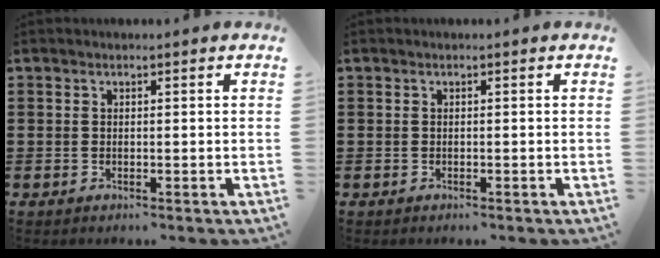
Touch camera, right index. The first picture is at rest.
{"total": 0.0}